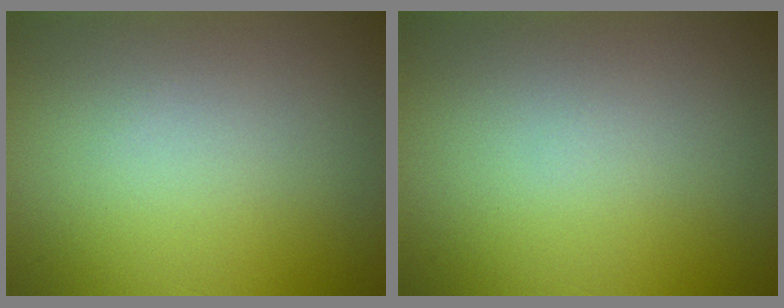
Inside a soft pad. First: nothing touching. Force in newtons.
{"total": 0.0}